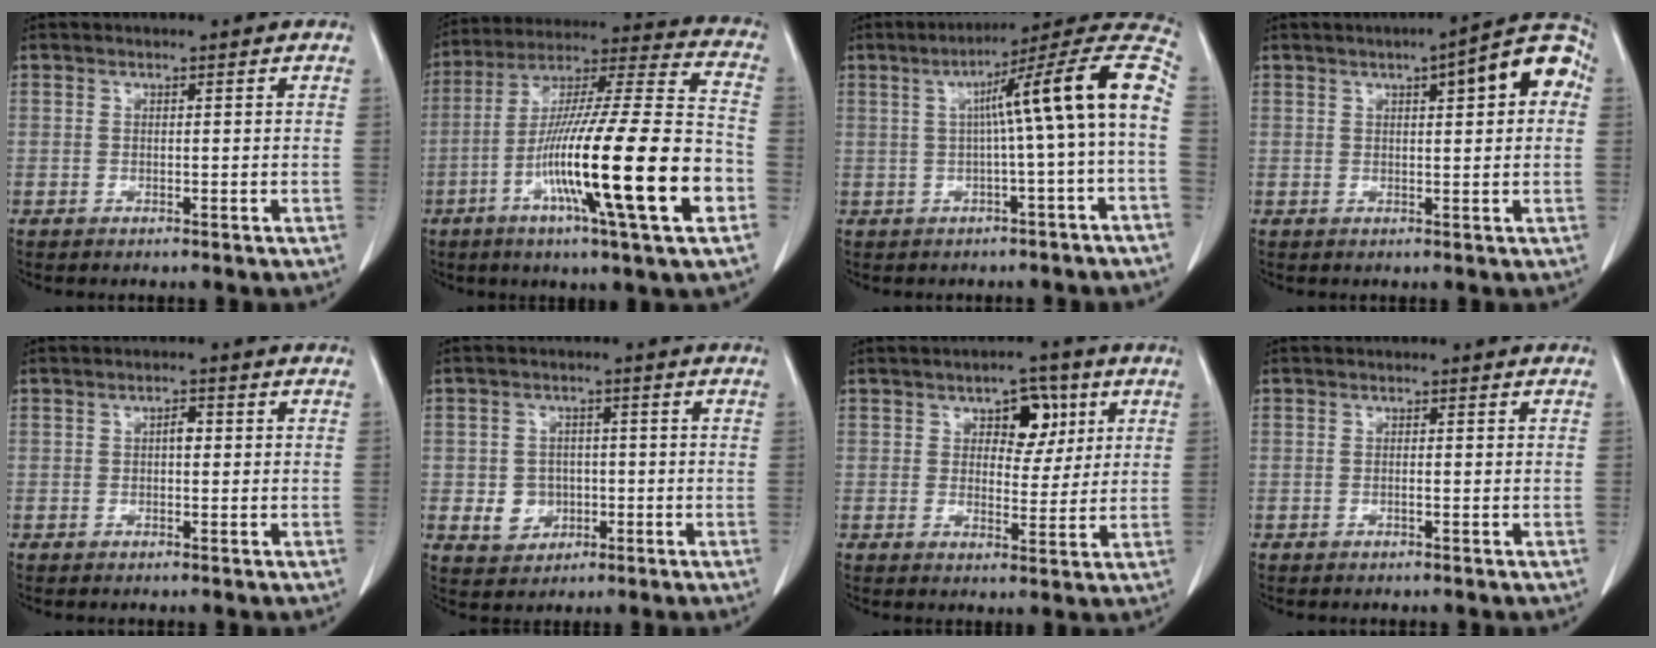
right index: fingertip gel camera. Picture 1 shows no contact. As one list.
[{"total": 24.6, "force": [-8.0, 0.8, 23.2], "torque": [-0.382, -0.023, -0.142]}, {"total": 13.7, "force": [0.3, -1.1, 13.6], "torque": [-0.185, 0.038, -0.001]}, {"total": 8.7, "force": [2.6, 1.5, 8.2], "torque": [-0.106, 0.027, 0.027]}, {"total": 1.4, "force": [0.1, 0.5, 1.3], "torque": [-0.018, 0.004, -0.001]}, {"total": 4.7, "force": [-0.6, 4.4, 1.5], "torque": [-0.018, 0.007, 0.001]}, {"total": 5.7, "force": [2.4, 3.1, 4.1], "torque": [-0.050, 0.010, 0.035]}, {"total": 0.5, "force": [-0.1, 0.0, 0.5], "torque": [-0.010, 0.002, 0.000]}]